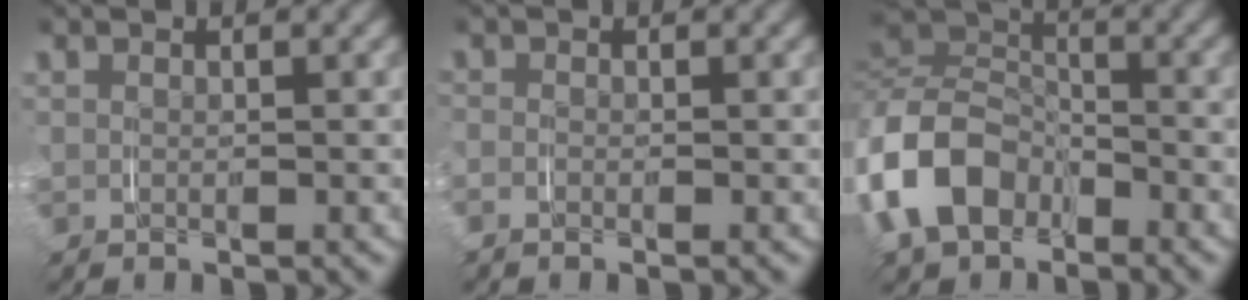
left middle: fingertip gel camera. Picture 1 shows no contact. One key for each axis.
{"total": 0.7, "fx": -0.7, "fy": 0.1, "fz": 0.0, "tx": -0.006, "ty": -0.006, "tz": -0.015}
{"total": 9.3, "fx": -3.0, "fy": 7.4, "fz": 4.9, "tx": -0.142, "ty": -0.011, "tz": -0.055}